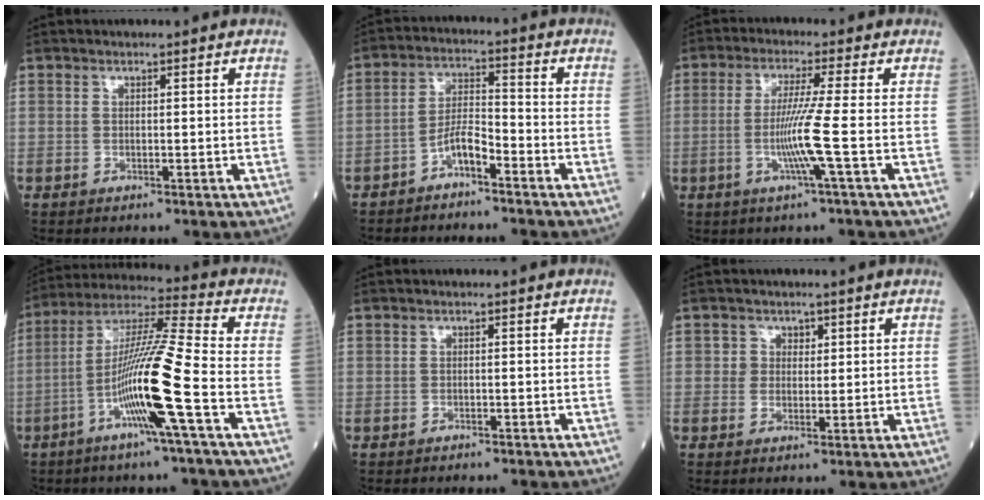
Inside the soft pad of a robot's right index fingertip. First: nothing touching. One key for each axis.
{"total": 4.7, "fx": -3.3, "fy": 1.0, "fz": 3.1, "tx": -0.063, "ty": 0.013, "tz": -0.062}
{"total": 6.9, "fx": -1.6, "fy": -1.9, "fz": 6.4, "tx": -0.129, "ty": -0.012, "tz": -0.034}
{"total": 14.0, "fx": -4.7, "fy": -1.3, "fz": 13.1, "tx": -0.252, "ty": 0.001, "tz": -0.096}
{"total": 2.3, "fx": -2.1, "fy": 0.4, "fz": 0.8, "tx": -0.015, "ty": -0.003, "tz": -0.023}
{"total": 2.2, "fx": 0.7, "fy": 2.1, "fz": 0.1, "tx": 0.008, "ty": 0.001, "tz": 0.006}